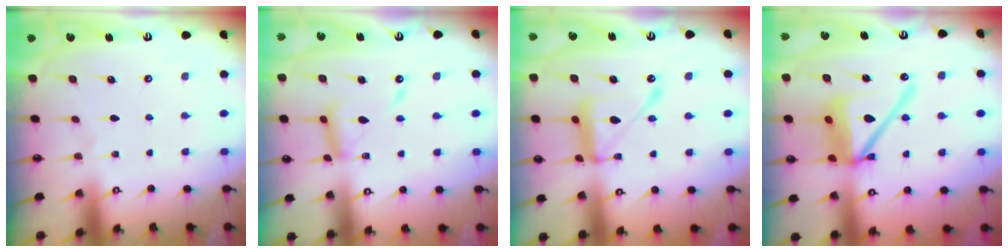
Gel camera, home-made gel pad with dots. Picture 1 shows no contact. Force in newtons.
{"total": 13.0, "press": 12.9, "slide": 1.1}
{"total": 16.9, "press": 16.8, "slide": 1.6}
{"total": 14.9, "press": 14.8, "slide": 2.1}